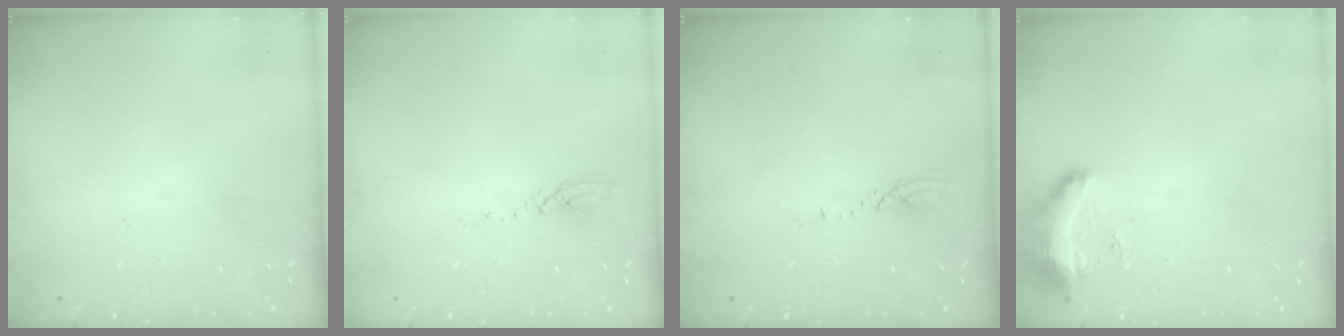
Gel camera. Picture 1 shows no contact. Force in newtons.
{"total": 3.2, "press": 3.2, "slide": 0.3}
{"total": 3.2, "press": 3.2, "slide": 0.3}
{"total": 8.8, "press": 8.8, "slide": 0.7}